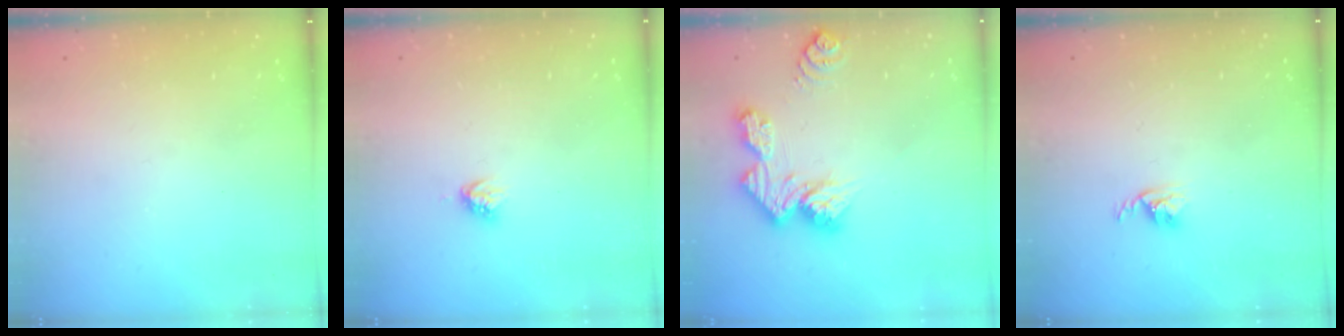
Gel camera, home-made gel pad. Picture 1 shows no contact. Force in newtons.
{"total": 3.8, "press": 3.8, "slide": 0.4}
{"total": 12.0, "press": 12.0, "slide": 1.0}
{"total": 2.9, "press": 2.9, "slide": 0.4}